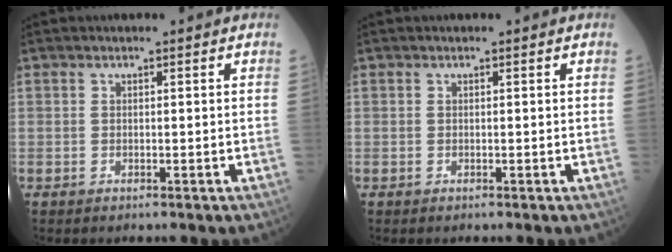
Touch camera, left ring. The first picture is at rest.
{"total": 0.0}